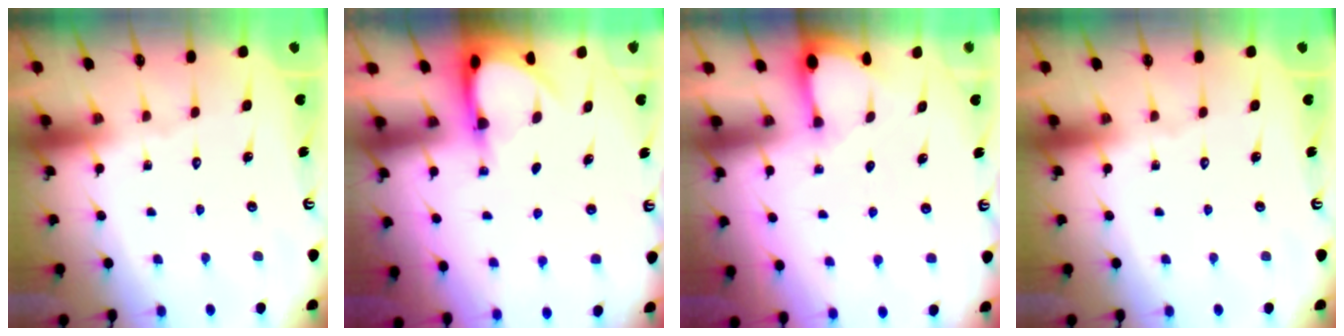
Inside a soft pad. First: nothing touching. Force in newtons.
{"total": 3.7, "press": 3.7, "slide": 0.3}
{"total": 2.7, "press": 2.7, "slide": 0.3}
{"total": 0.0}